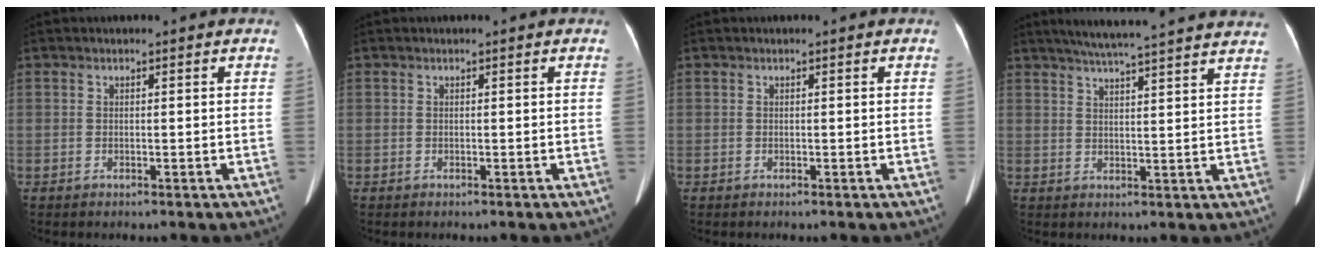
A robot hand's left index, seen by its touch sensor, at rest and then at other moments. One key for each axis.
{"total": 0.0}
{"total": 0.0}
{"total": 19.0, "fx": 17.1, "fy": 0.3, "fz": 8.2, "tx": -0.129, "ty": 0.011, "tz": 0.217}